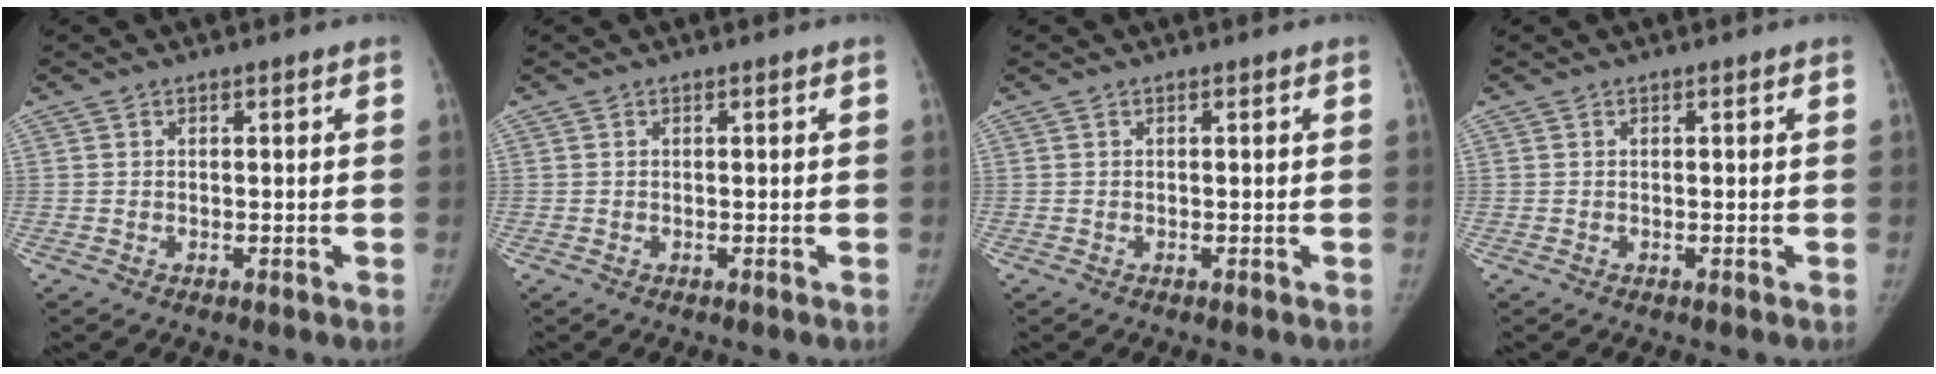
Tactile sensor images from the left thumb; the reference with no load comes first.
{"total": 0.0}
{"total": 0.0}
{"total": 0.0}